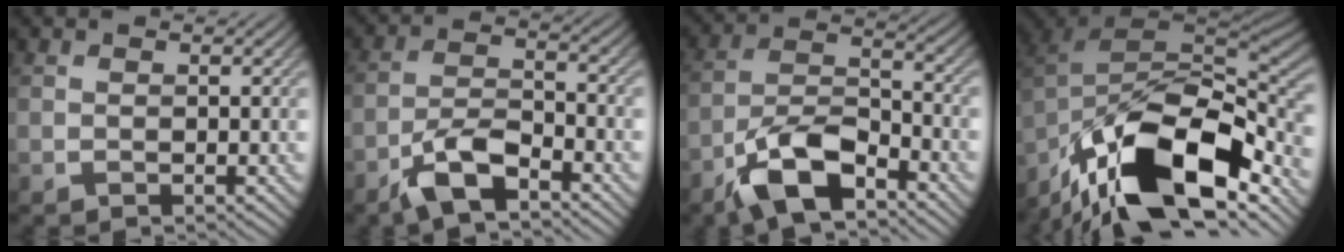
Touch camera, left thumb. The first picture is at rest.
{"total": 6.9, "force": [-5.0, 2.0, 4.3], "torque": [-0.086, 0.000, -0.106]}
{"total": 10.3, "force": [-7.0, 3.7, 6.6], "torque": [-0.117, 0.000, -0.150]}
{"total": 18.0, "force": [-10.5, 8.3, 11.9], "torque": [-0.246, -0.013, -0.179]}